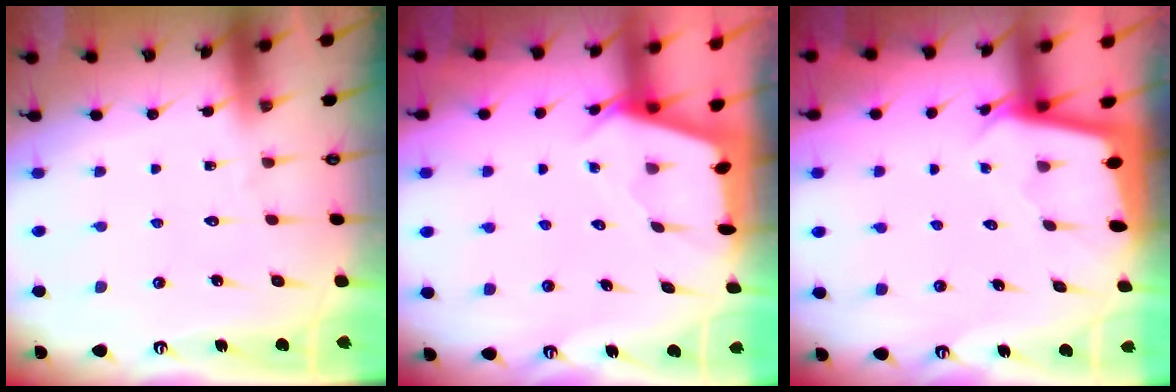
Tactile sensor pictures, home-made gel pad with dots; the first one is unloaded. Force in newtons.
{"total": 2.4, "press": 2.4, "slide": 0.3}
{"total": 1.8, "press": 1.8, "slide": 0.1}